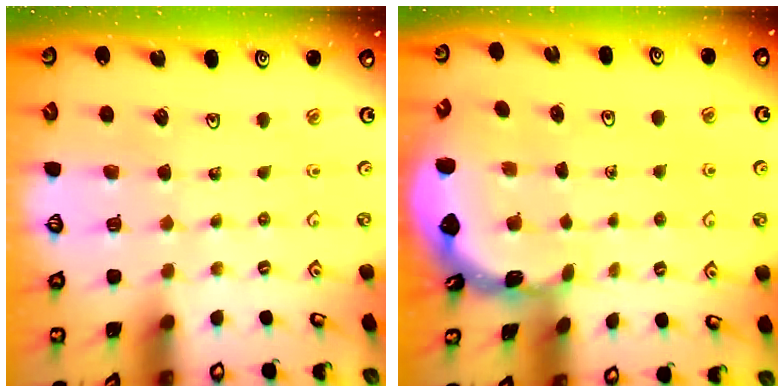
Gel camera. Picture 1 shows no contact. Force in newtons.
{"total": 1.8, "press": 1.8, "slide": 0.1}